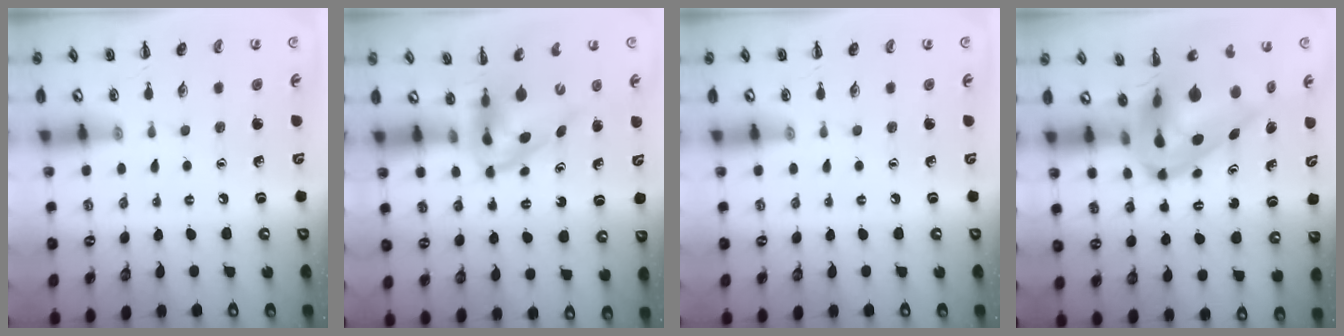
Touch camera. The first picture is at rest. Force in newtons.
{"total": 3.7, "press": 3.7, "slide": 0.6}
{"total": 0.0}
{"total": 9.1, "press": 8.8, "slide": 2.4}